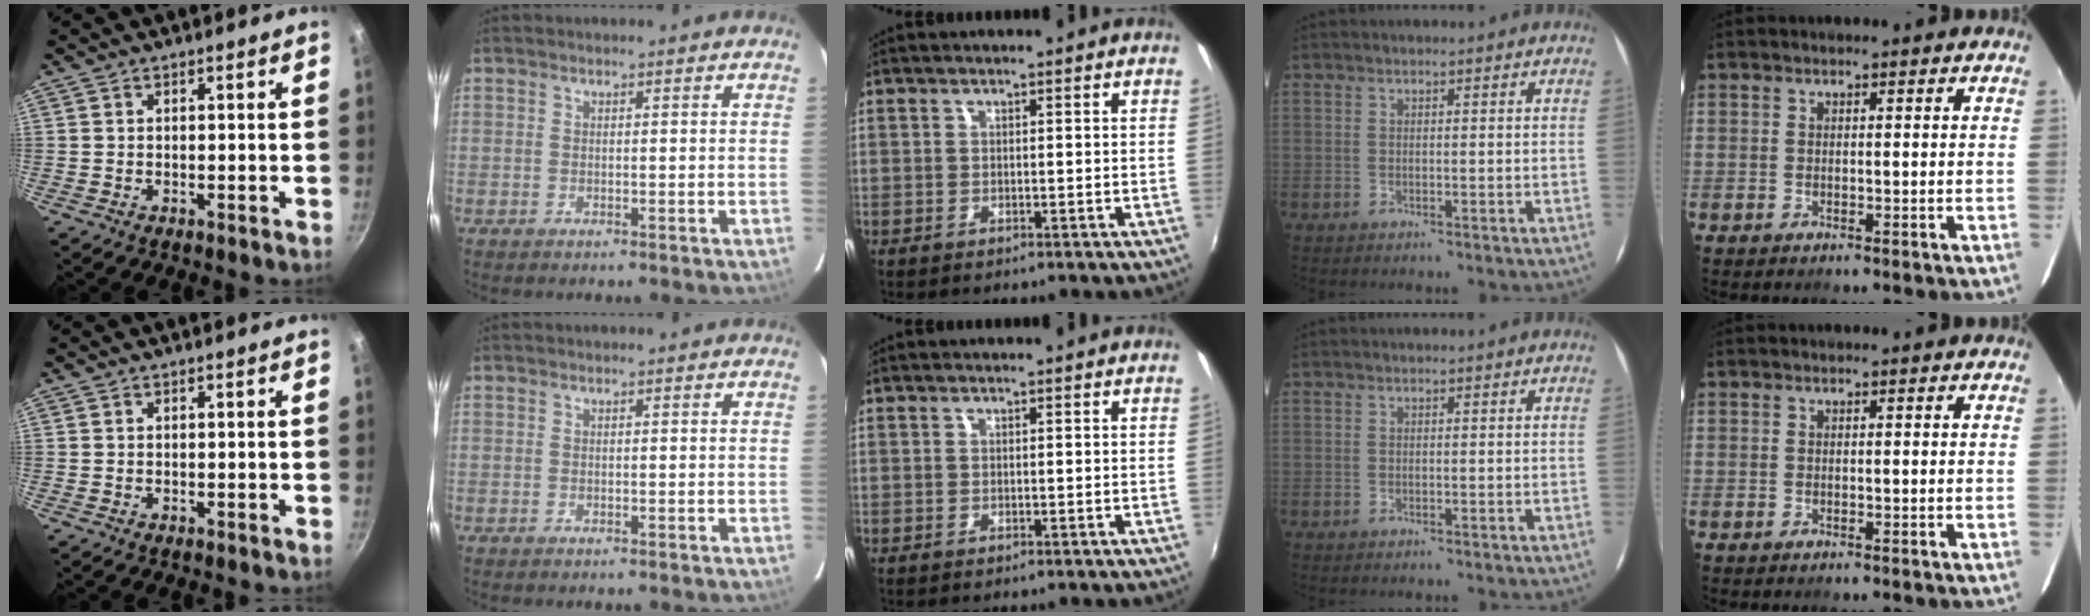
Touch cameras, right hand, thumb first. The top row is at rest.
{}